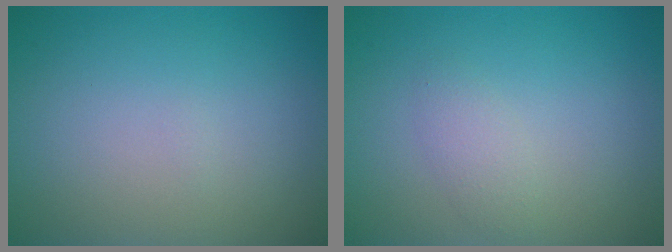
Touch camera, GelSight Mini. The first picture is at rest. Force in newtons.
{"total": 1.4, "press": 1.4, "slide": 0.1}